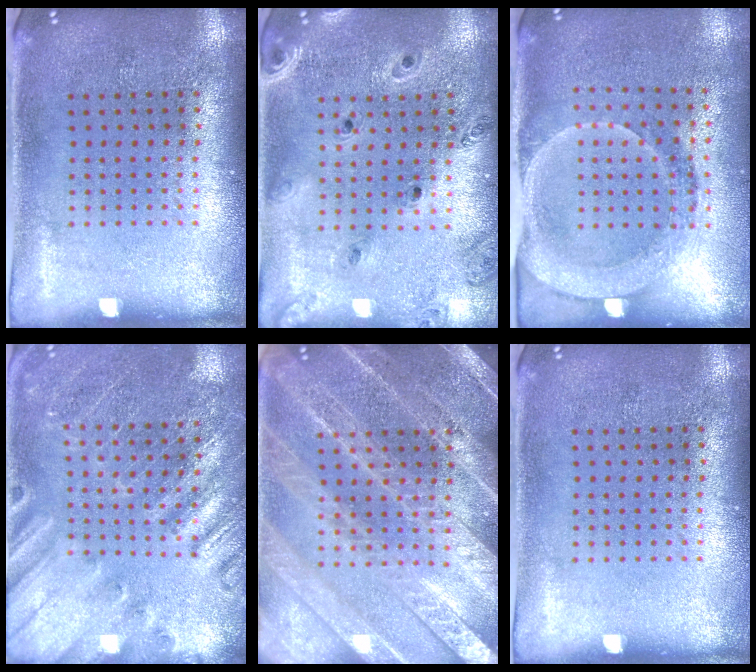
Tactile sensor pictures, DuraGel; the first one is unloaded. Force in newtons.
{"total": 0.8, "press": 0.8, "slide": 0.1}
{"total": 1.7, "press": 1.6, "slide": 0.7}
{"total": 2.4, "press": 2.4, "slide": 0.3}
{"total": 3.6, "press": 3.6, "slide": 0.4}
{"total": 0.0}